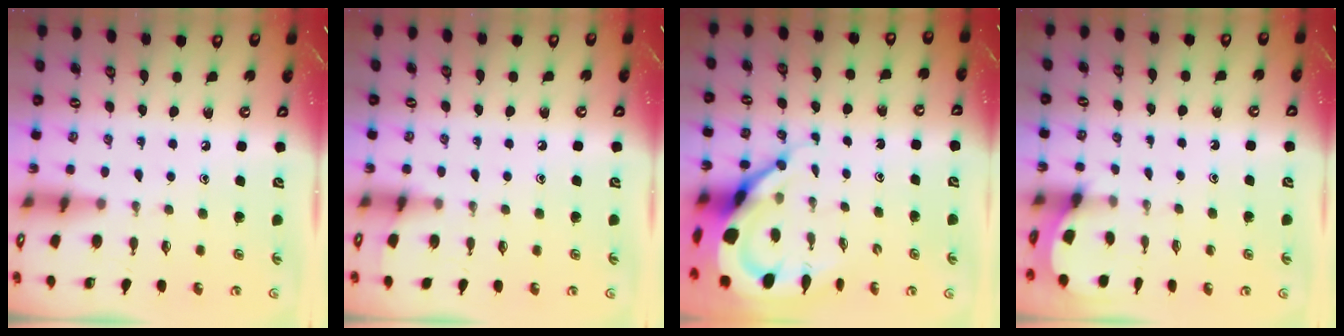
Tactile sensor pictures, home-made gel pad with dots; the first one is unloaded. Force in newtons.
{"total": 2.8, "press": 2.8, "slide": 0.5}
{"total": 9.1, "press": 9.0, "slide": 0.9}
{"total": 1.0, "press": 0.9, "slide": 0.1}